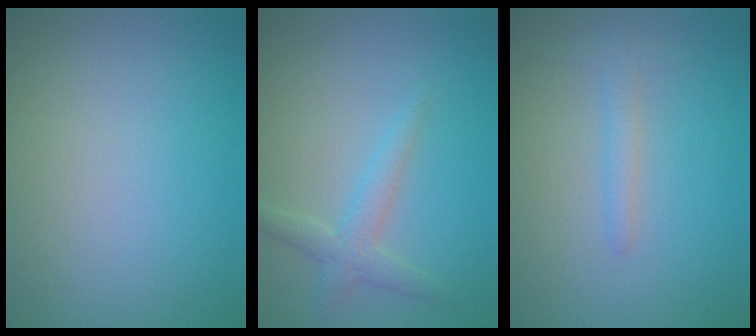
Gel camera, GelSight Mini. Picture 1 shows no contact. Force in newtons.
{"total": 2.4, "press": 2.4, "slide": 0.1}
{"total": 1.5, "press": 1.5, "slide": 0.1}